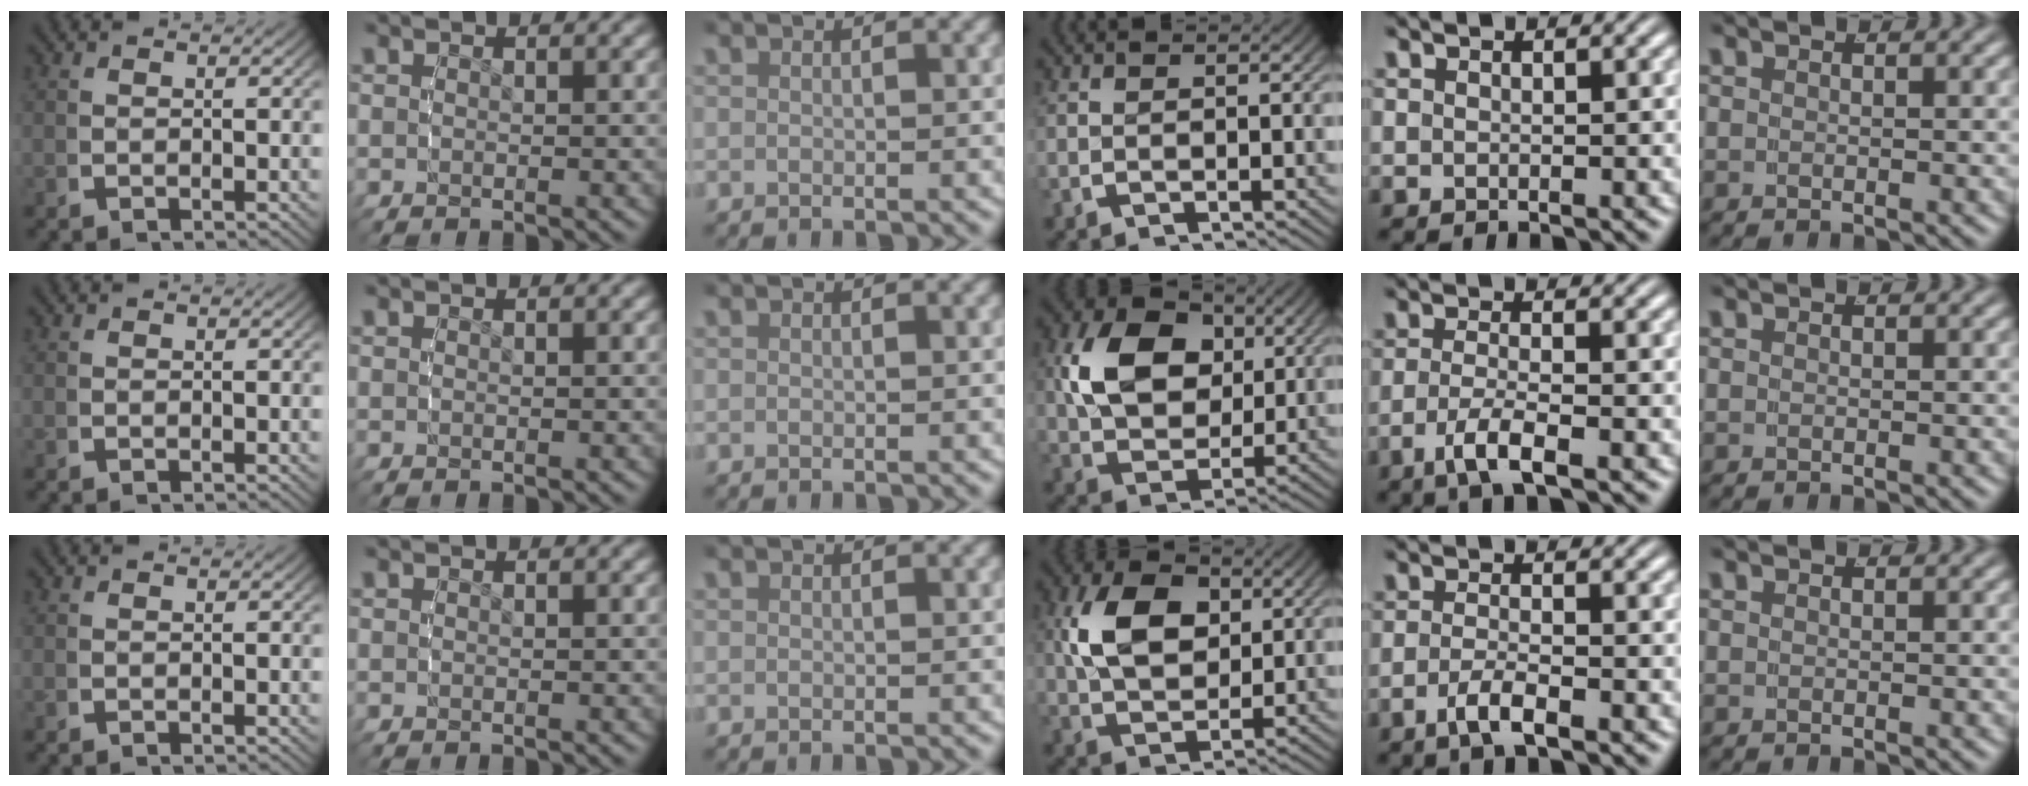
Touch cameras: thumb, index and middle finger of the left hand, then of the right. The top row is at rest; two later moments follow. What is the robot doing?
{"motion": "grasp_and_lifting", "object": "bowl"}